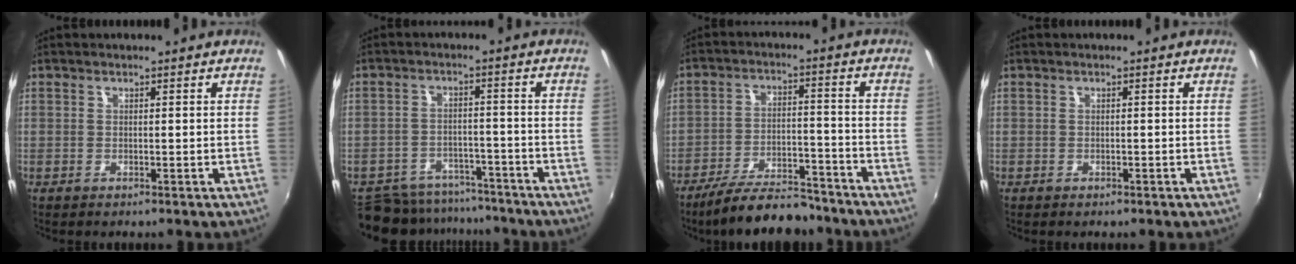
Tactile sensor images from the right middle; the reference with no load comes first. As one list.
[{"total": 12.6, "force": [-11.0, 5.3, 3.2], "torque": [-0.085, 0.009, -0.152]}, {"total": 14.8, "force": [-12.5, 4.0, 6.8], "torque": [-0.135, -0.004, -0.192]}, {"total": 1.1, "force": [-0.8, 0.6, 0.5], "torque": [-0.011, -0.003, -0.011]}]